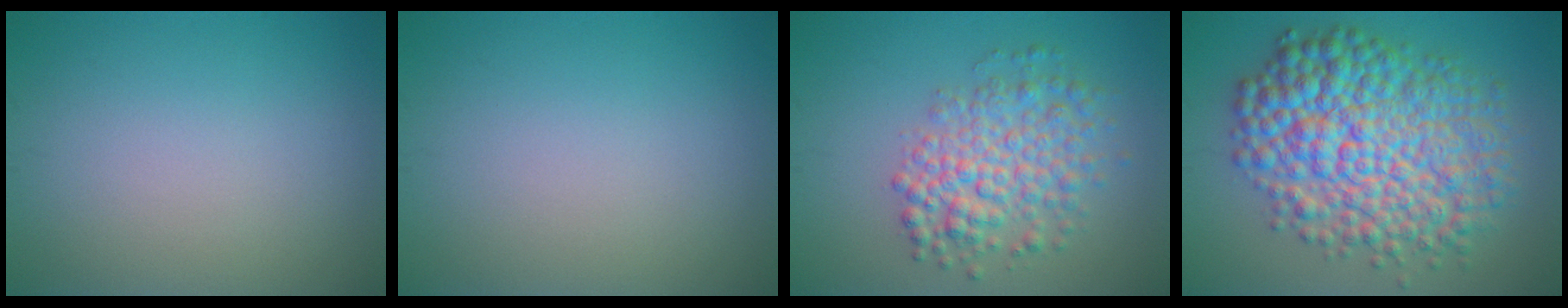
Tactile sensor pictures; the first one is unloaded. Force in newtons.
{"total": 0.0}
{"total": 5.1, "press": 5.1, "slide": 0.2}
{"total": 11.4, "press": 11.4, "slide": 0.1}